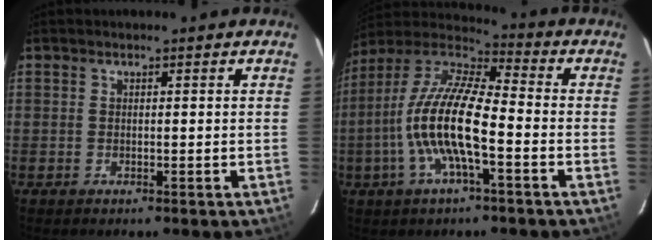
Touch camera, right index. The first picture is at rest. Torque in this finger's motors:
{"motor_torque": [1.92, -0.21, 1.05, 0.21]}